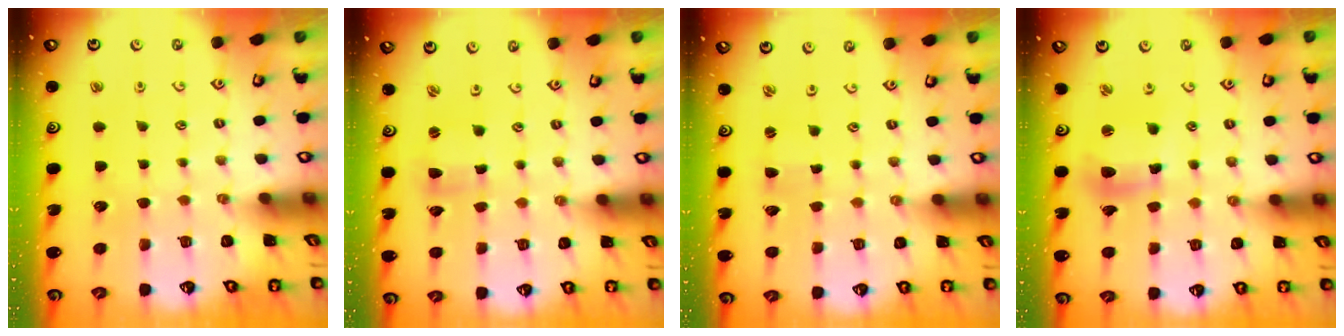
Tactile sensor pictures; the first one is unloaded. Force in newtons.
{"total": 1.3, "press": 1.3, "slide": 0.1}
{"total": 0.6, "press": 0.6, "slide": 0.1}
{"total": 9.8, "press": 9.7, "slide": 1.2}